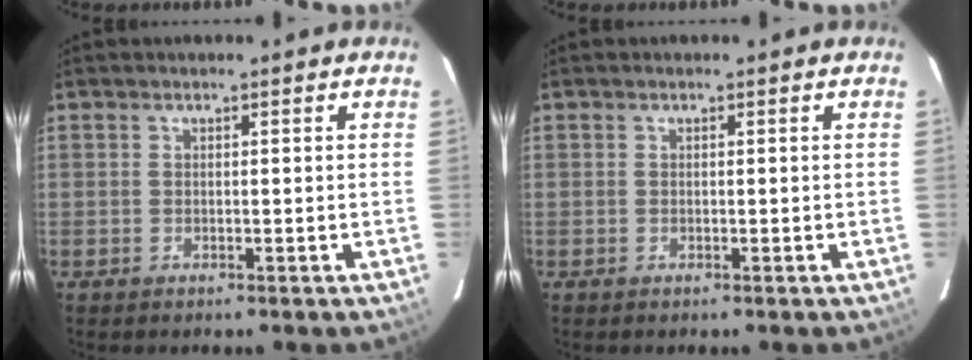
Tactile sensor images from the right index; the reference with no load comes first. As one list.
[{"total": 0.0}]